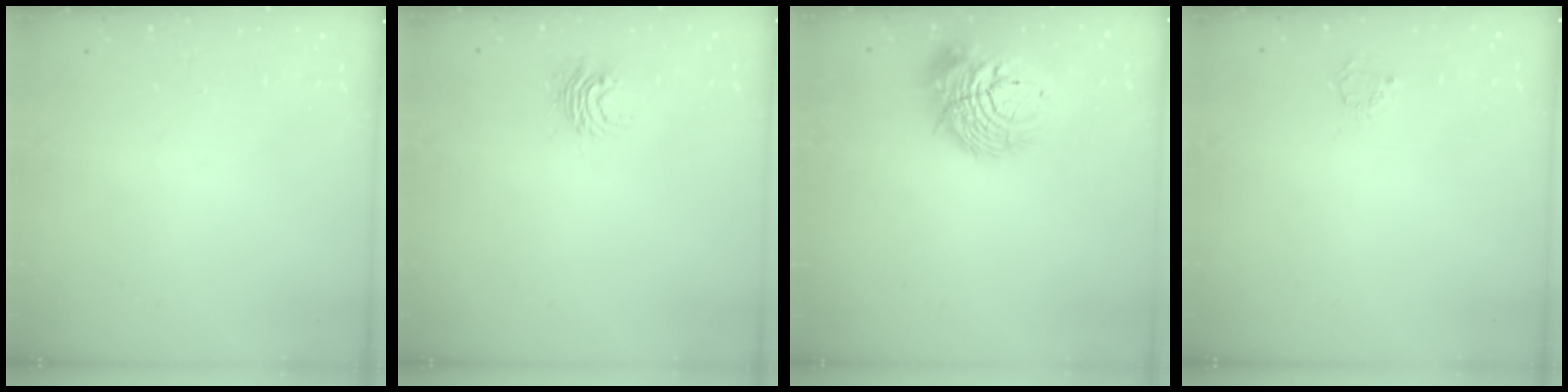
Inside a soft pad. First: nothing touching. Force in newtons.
{"total": 5.0, "press": 4.9, "slide": 0.5}
{"total": 14.9, "press": 14.8, "slide": 1.7}
{"total": 2.5, "press": 2.5, "slide": 0.3}